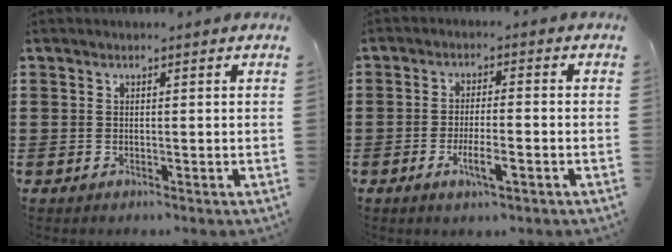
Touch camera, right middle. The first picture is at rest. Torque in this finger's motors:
{"motor_torque": [0.64, -0.44, 0.33, 0.03]}